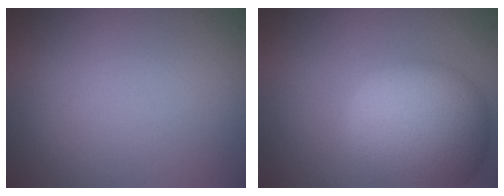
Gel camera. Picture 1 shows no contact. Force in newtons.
{"total": 10.1, "press": 10.0, "slide": 0.9}